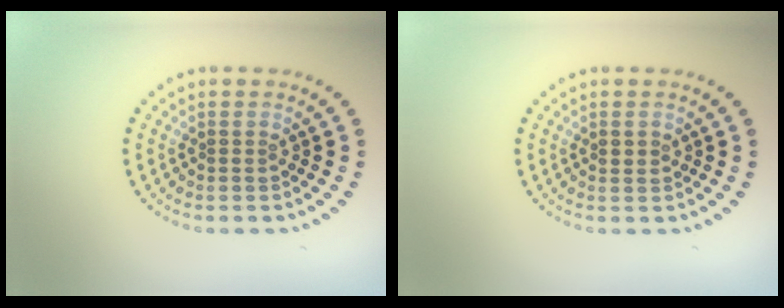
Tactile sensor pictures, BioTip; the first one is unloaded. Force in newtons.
{"total": 1.4, "press": 1.4, "slide": 0.0}